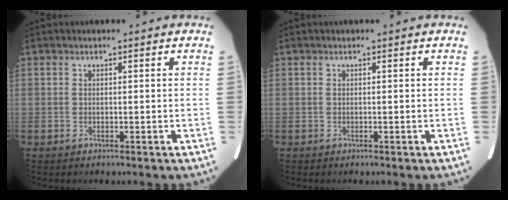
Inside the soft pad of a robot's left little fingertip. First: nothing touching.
{"total": 0.0}